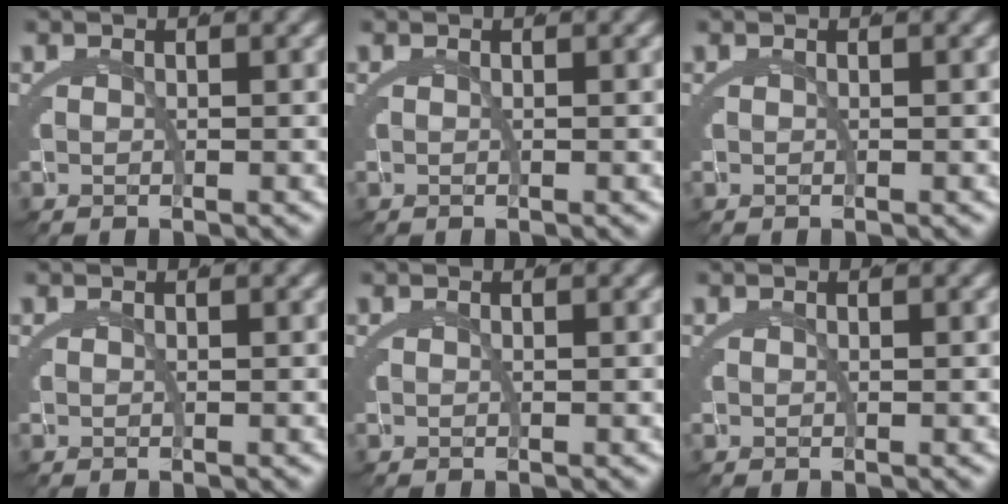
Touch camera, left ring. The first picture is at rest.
{"total": 0.0}
{"total": 0.0}
{"total": 0.0}
{"total": 0.0}
{"total": 0.0}